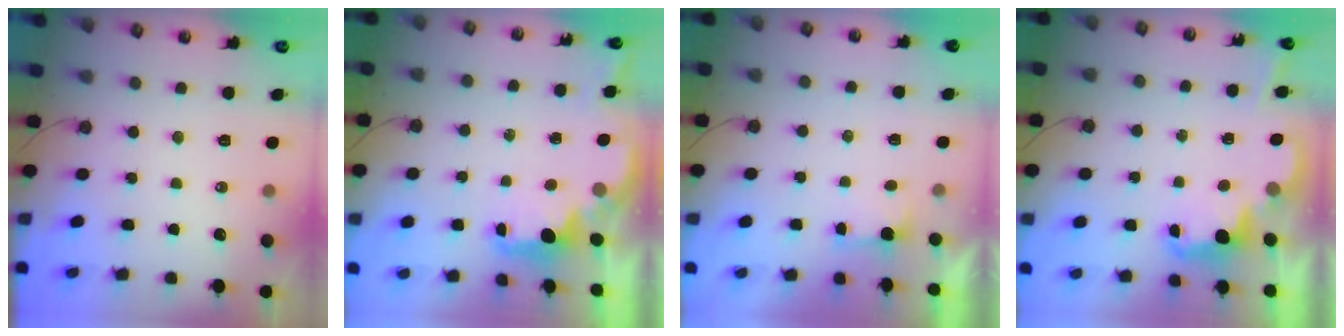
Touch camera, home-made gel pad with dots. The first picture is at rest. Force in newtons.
{"total": 1.8, "press": 1.7, "slide": 0.6}
{"total": 1.3, "press": 1.1, "slide": 0.7}
{"total": 2.5, "press": 2.4, "slide": 0.6}